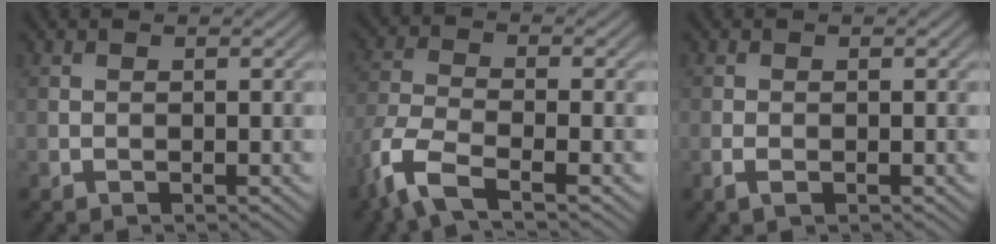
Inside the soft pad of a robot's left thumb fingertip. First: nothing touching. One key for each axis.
{"total": 6.6, "fx": -4.3, "fy": 1.8, "fz": 4.7, "tx": -0.111, "ty": -0.009, "tz": -0.103}
{"total": 1.3, "fx": -0.6, "fy": 0.6, "fz": 1.0, "tx": -0.025, "ty": -0.001, "tz": -0.012}